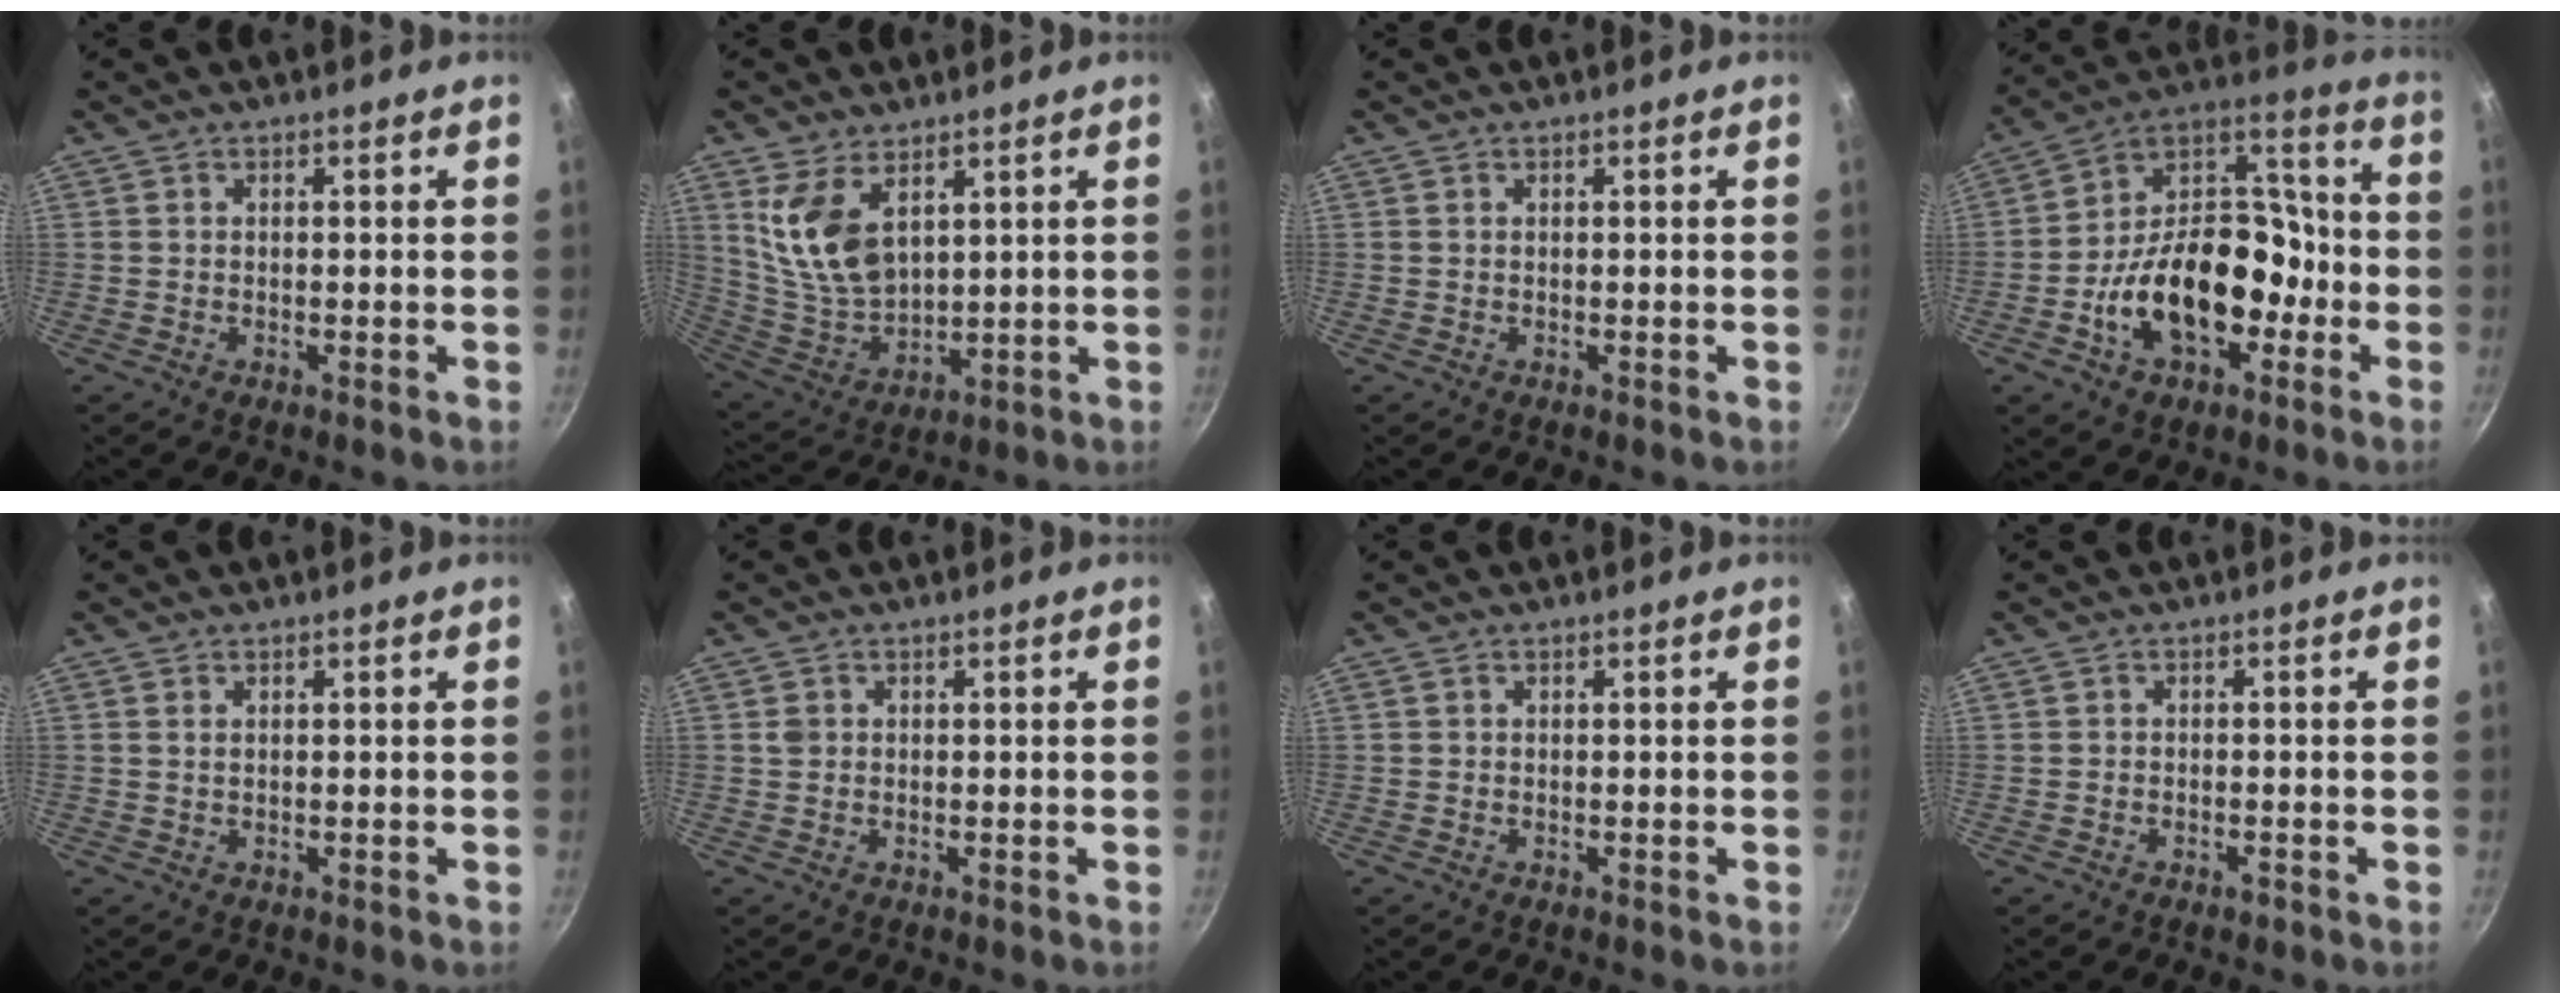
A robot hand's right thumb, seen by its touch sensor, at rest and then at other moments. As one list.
[{"total": 12.3, "force": [5.3, 6.9, 8.6], "torque": [-0.156, -0.043, 0.122]}, {"total": 0.0}, {"total": 21.8, "force": [-6.6, 14.1, 15.3], "torque": [-0.210, 0.074, -0.111]}, {"total": 0.9, "force": [0.4, 0.5, 0.6], "torque": [-0.012, 0.001, 0.009]}, {"total": 1.5, "force": [0.4, 1.3, 0.6], "torque": [-0.008, 0.004, 0.006]}, {"total": 0.0}, {"total": 1.1, "force": [-0.8, 0.5, 0.6], "torque": [-0.017, 0.006, -0.012]}]